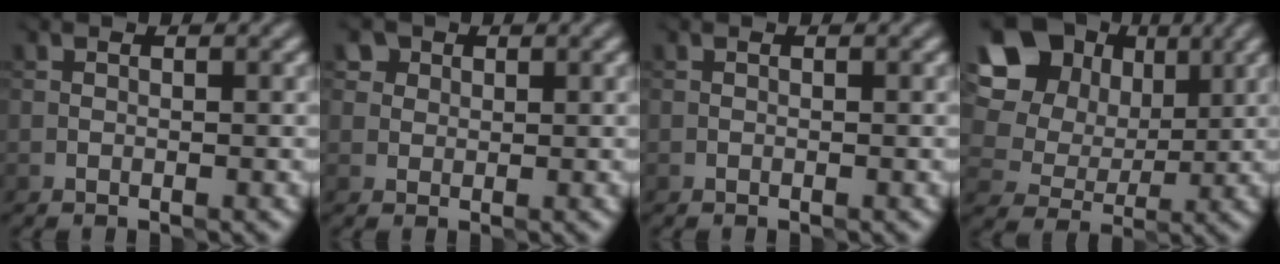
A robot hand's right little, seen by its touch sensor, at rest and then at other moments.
{"total": 1.3, "force": [0.7, 1.1, 0.0], "torque": [0.014, 0.000, 0.005]}
{"total": 0.0}
{"total": 13.3, "force": [5.7, 10.5, 5.9], "torque": [-0.142, 0.018, 0.125]}